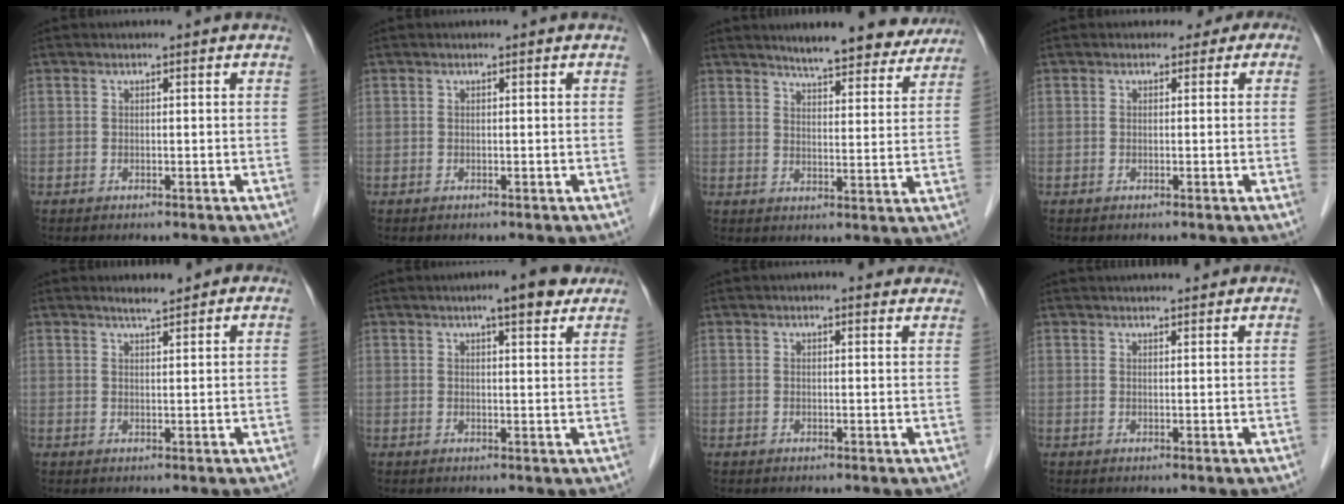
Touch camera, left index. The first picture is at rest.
{"total": 0.0}
{"total": 13.2, "force": [11.9, 2.6, 4.9], "torque": [-0.050, -0.007, 0.145]}
{"total": 2.0, "force": [0.6, 1.9, 0.4], "torque": [0.008, 0.008, -0.006]}
{"total": 2.2, "force": [2.0, 0.4, 1.0], "torque": [-0.021, 0.006, 0.032]}
{"total": 5.9, "force": [4.3, 1.0, 3.9], "torque": [-0.054, 0.013, 0.055]}
{"total": 5.5, "force": [4.9, 1.1, 2.2], "torque": [-0.019, 0.014, 0.046]}
{"total": 7.7, "force": [7.0, 1.3, 2.9], "torque": [-0.038, 0.028, 0.087]}